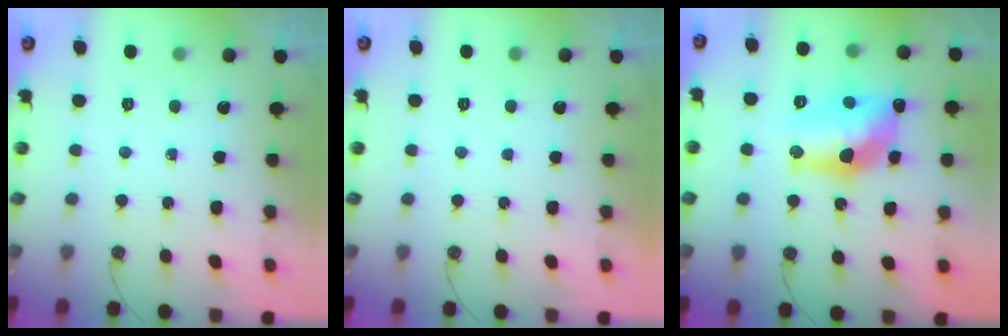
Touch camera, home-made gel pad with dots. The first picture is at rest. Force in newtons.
{"total": 0.0}
{"total": 17.1, "press": 16.4, "slide": 4.8}